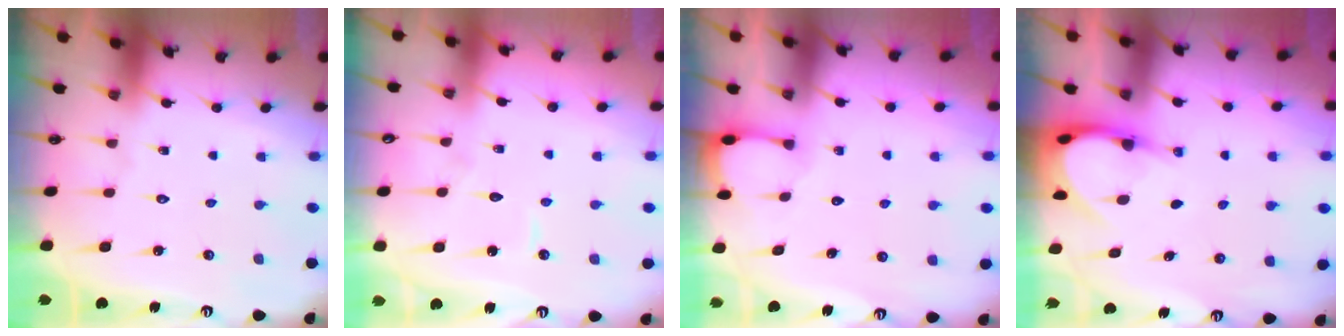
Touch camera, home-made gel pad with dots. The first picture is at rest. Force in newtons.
{"total": 3.7, "press": 3.7, "slide": 0.1}
{"total": 0.9, "press": 0.8, "slide": 0.2}
{"total": 3.9, "press": 3.9, "slide": 0.4}